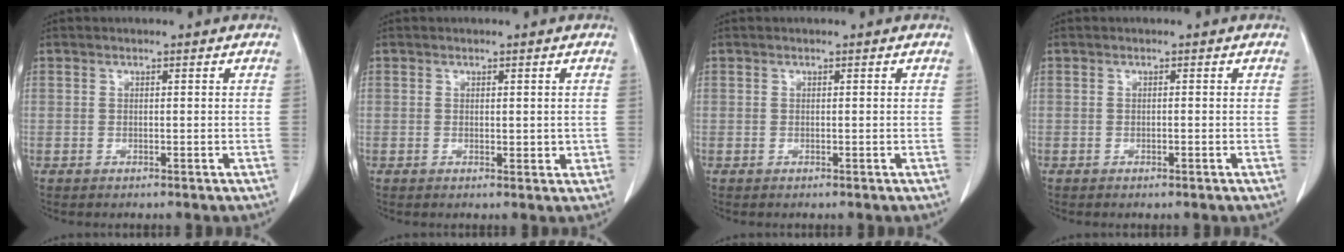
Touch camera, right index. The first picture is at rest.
{"total": 1.5, "force": [0.2, 0.9, 1.2], "torque": [-0.012, -0.004, 0.006]}
{"total": 0.0}
{"total": 0.0}